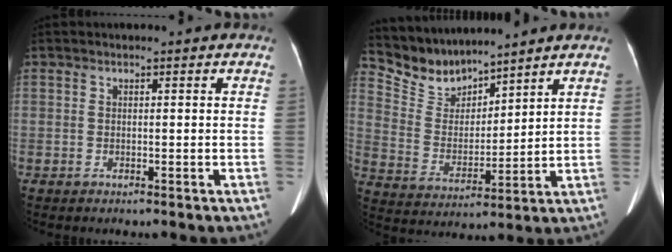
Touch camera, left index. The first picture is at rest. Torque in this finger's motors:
{"motor_torque": [-0.02, -0.31, -0.11, -0.07]}